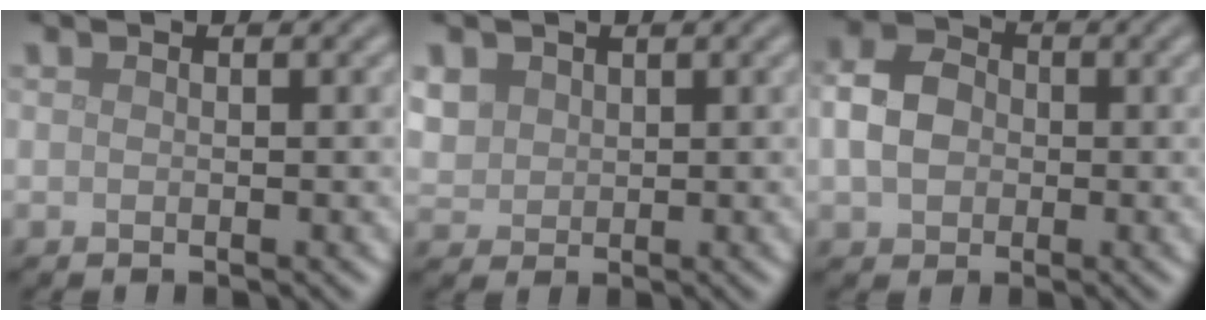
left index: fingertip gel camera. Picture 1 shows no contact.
{"total": 2.7, "force": [1.1, 2.2, 1.0], "torque": [-0.031, -0.003, 0.026]}
{"total": 4.1, "force": [-0.2, 3.3, 2.4], "torque": [-0.050, 0.005, -0.012]}